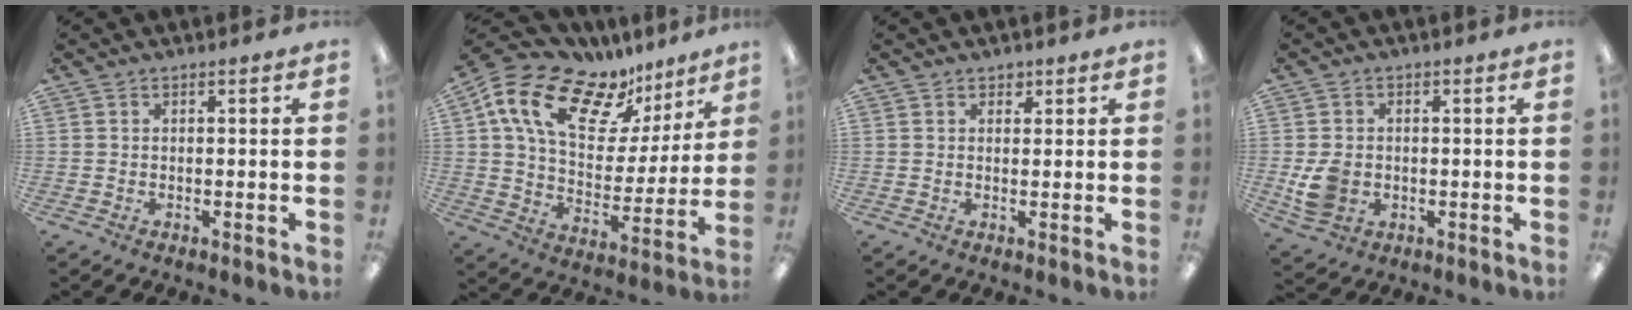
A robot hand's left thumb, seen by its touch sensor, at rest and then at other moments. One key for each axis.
{"total": 19.4, "fx": 12.2, "fy": 10.1, "fz": 11.3, "tx": -0.198, "ty": -0.065, "tz": 0.218}
{"total": 0.9, "fx": 0.7, "fy": 0.5, "fz": 0.2, "tx": 0.004, "ty": -0.003, "tz": 0.012}
{"total": 6.8, "fx": -0.9, "fy": 5.6, "fz": 3.7, "tx": -0.068, "ty": 0.003, "tz": -0.015}